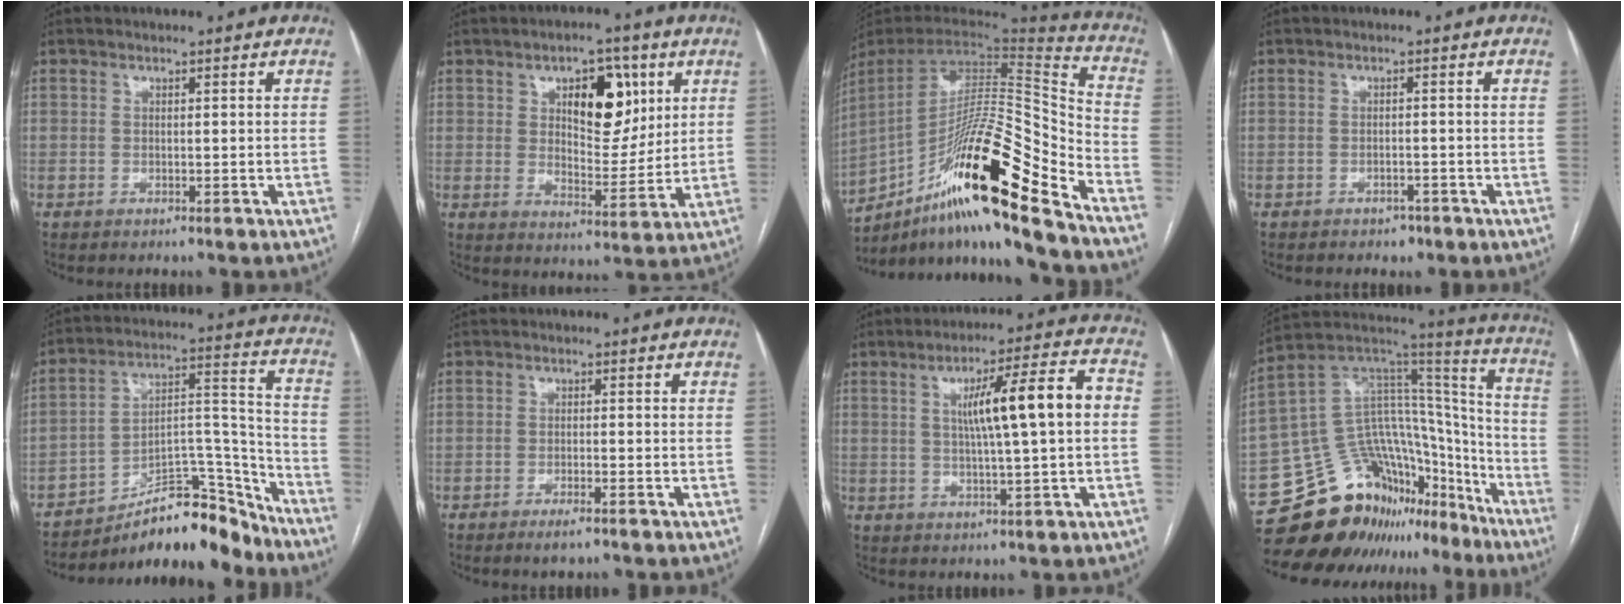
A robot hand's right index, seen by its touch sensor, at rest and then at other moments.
{"total": 10.3, "force": [4.2, 4.8, 8.1], "torque": [-0.117, 0.009, 0.070]}
{"total": 24.7, "force": [-15.6, 1.2, 19.1], "torque": [-0.309, 0.003, -0.277]}
{"total": 1.7, "force": [-1.2, 1.0, 0.5], "torque": [-0.011, 0.002, -0.014]}
{"total": 15.4, "force": [-13.7, 4.2, 5.8], "torque": [-0.070, 0.061, -0.216]}
{"total": 2.3, "force": [-1.7, 0.3, 1.6], "torque": [-0.029, -0.003, -0.028]}
{"total": 11.4, "force": [1.4, 0.5, 11.4], "torque": [-0.176, 0.021, 0.023]}
{"total": 22.8, "force": [-18.1, 11.6, 7.7], "torque": [-0.129, 0.084, -0.281]}